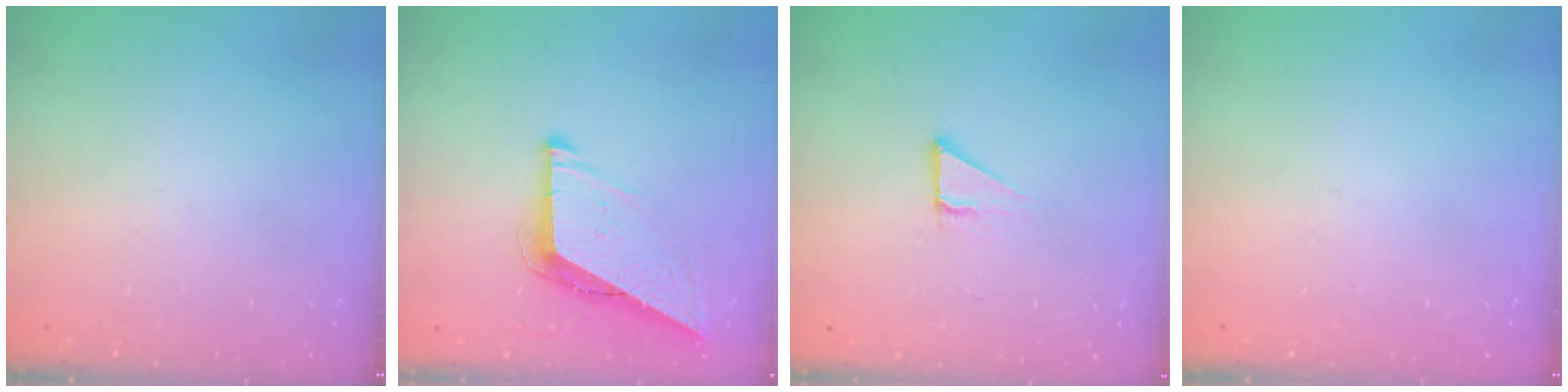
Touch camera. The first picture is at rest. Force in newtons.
{"total": 7.7, "press": 7.7, "slide": 0.3}
{"total": 2.9, "press": 2.9, "slide": 0.1}
{"total": 0.0}